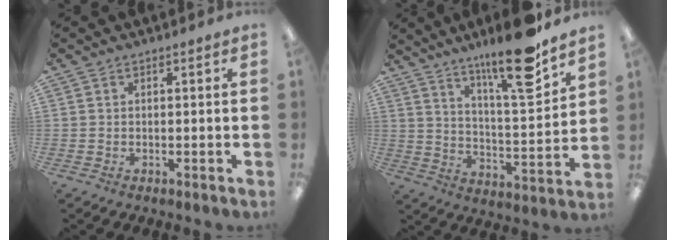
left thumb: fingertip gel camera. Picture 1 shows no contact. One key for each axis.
{"total": 17.0, "fx": 13.0, "fy": 2.9, "fz": 10.6, "tx": -0.174, "ty": -0.083, "tz": 0.207}